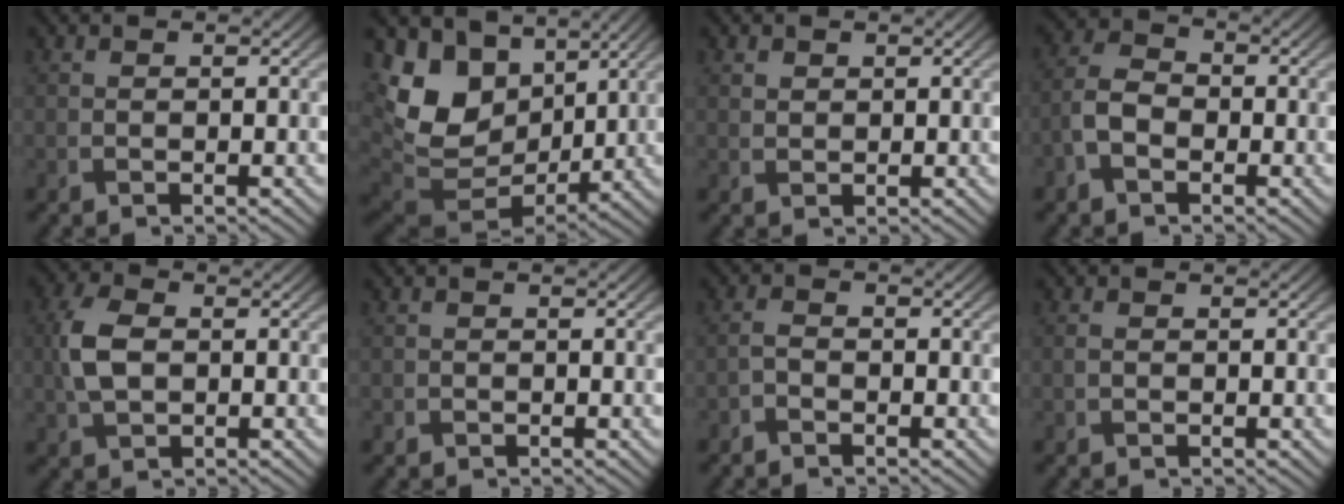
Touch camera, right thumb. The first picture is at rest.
{"total": 14.3, "force": [3.9, 10.4, 9.1], "torque": [-0.223, -0.008, 0.085]}
{"total": 1.5, "force": [0.9, 1.1, 0.5], "torque": [-0.015, -0.003, 0.018]}
{"total": 4.3, "force": [-1.8, 2.9, 2.7], "torque": [-0.063, 0.006, -0.046]}
{"total": 5.8, "force": [0.1, 3.8, 4.4], "torque": [-0.112, 0.005, -0.003]}
{"total": 0.6, "force": [-0.3, 0.5, 0.0], "torque": [0.002, -0.004, -0.007]}
{"total": 1.4, "force": [-1.1, 0.6, 0.7], "torque": [-0.016, 0.002, -0.028]}
{"total": 1.0, "force": [-0.1, 0.7, 0.6], "torque": [-0.017, 0.000, -0.002]}